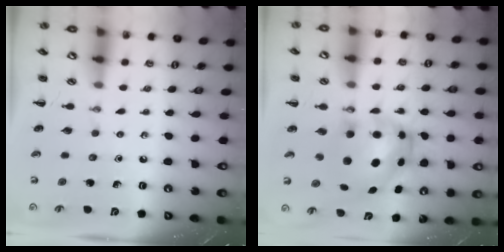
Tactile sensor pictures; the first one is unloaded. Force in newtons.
{"total": 7.0, "press": 6.8, "slide": 1.9}